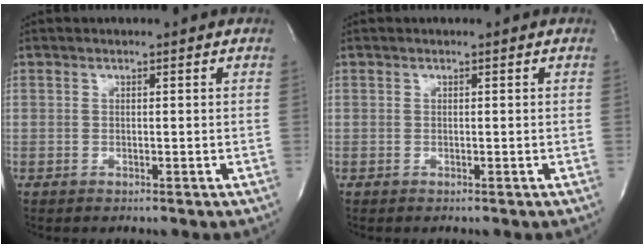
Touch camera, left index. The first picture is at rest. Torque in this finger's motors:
{"motor_torque": [0.00, 0.00, 0.00, 0.01]}